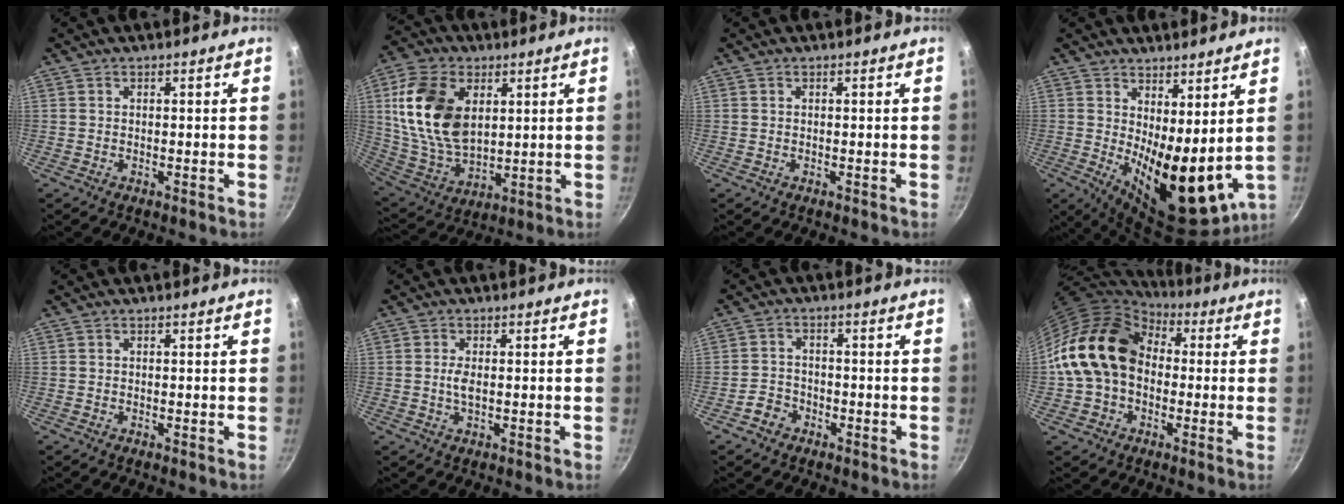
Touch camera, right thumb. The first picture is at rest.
{"total": 18.5, "force": [4.6, 11.8, 13.5], "torque": [-0.241, -0.016, 0.099]}
{"total": 0.0}
{"total": 15.7, "force": [2.6, 6.7, 13.9], "torque": [-0.168, -0.043, 0.056]}
{"total": 0.0}
{"total": 2.1, "force": [0.1, 1.0, 1.9], "torque": [-0.041, 0.000, 0.001]}
{"total": 3.8, "force": [-2.3, 2.9, 1.0], "torque": [-0.005, 0.030, -0.040]}
{"total": 17.0, "force": [0.9, 13.0, 10.9], "torque": [-0.172, 0.038, 0.005]}